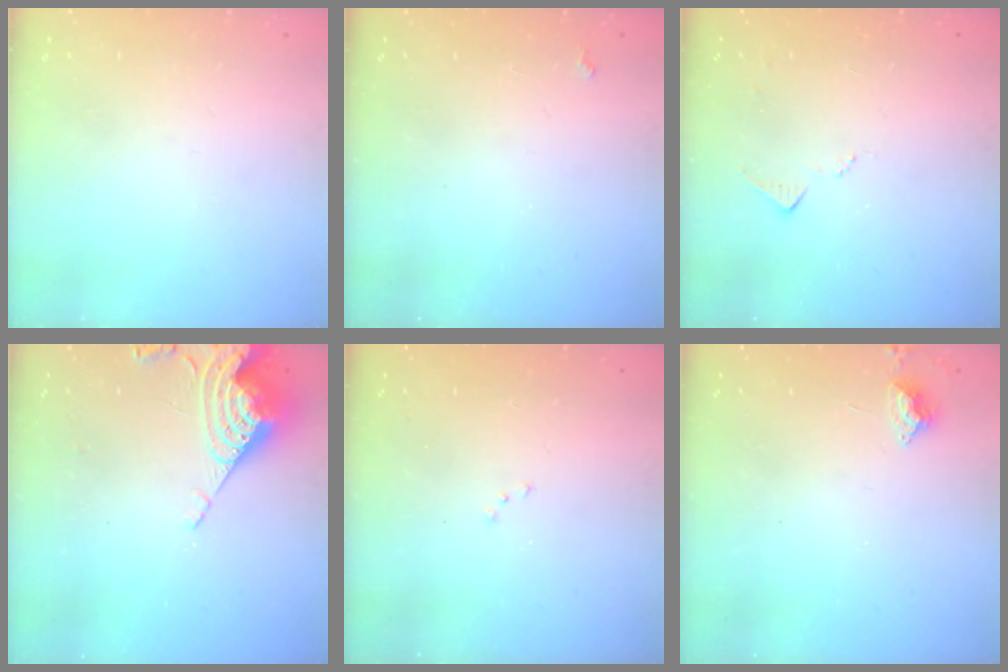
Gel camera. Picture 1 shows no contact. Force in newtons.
{"total": 1.9, "press": 1.9, "slide": 0.3}
{"total": 5.5, "press": 5.5, "slide": 0.8}
{"total": 13.3, "press": 13.3, "slide": 1.1}
{"total": 6.5, "press": 6.4, "slide": 0.9}
{"total": 3.7, "press": 3.7, "slide": 0.5}